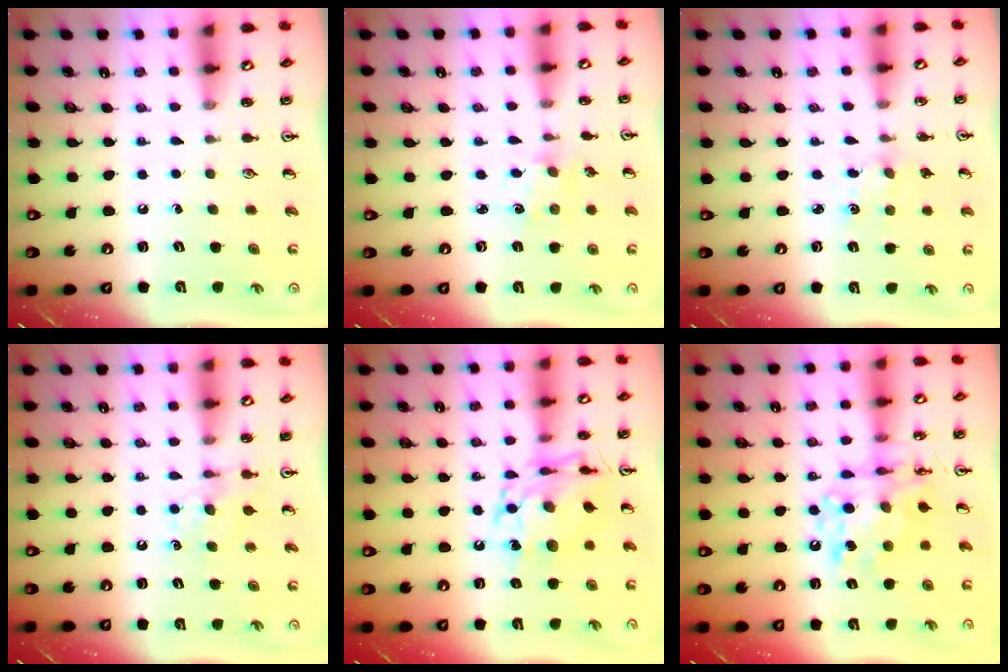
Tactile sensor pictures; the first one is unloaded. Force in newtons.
{"total": 1.0, "press": 1.0, "slide": 0.2}
{"total": 2.7, "press": 2.7, "slide": 0.4}
{"total": 5.2, "press": 5.1, "slide": 0.7}
{"total": 12.9, "press": 12.9, "slide": 1.0}
{"total": 12.8, "press": 12.7, "slide": 1.4}